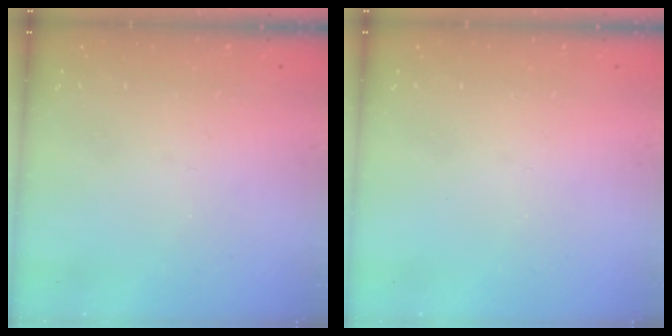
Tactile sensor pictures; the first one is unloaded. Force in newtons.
{"total": 0.0}